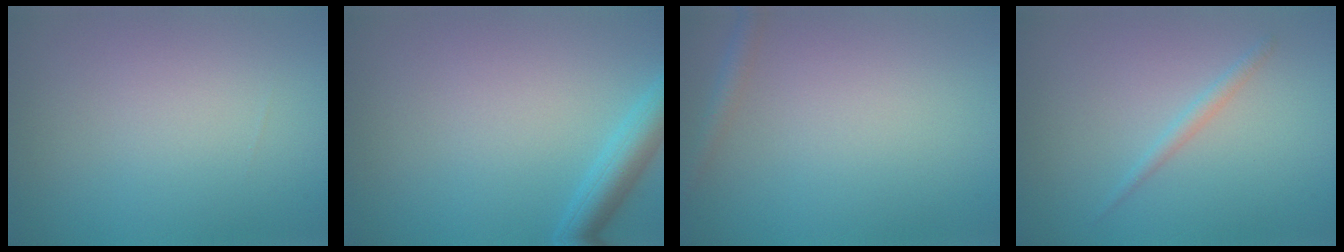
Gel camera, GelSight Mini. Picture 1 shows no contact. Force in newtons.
{"total": 3.1, "press": 3.1, "slide": 0.2}
{"total": 1.4, "press": 1.4, "slide": 0.1}
{"total": 1.1, "press": 1.1, "slide": 0.1}